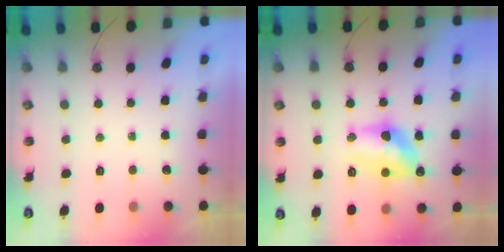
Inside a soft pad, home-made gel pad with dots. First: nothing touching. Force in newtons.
{"total": 13.2, "press": 13.2, "slide": 1.0}